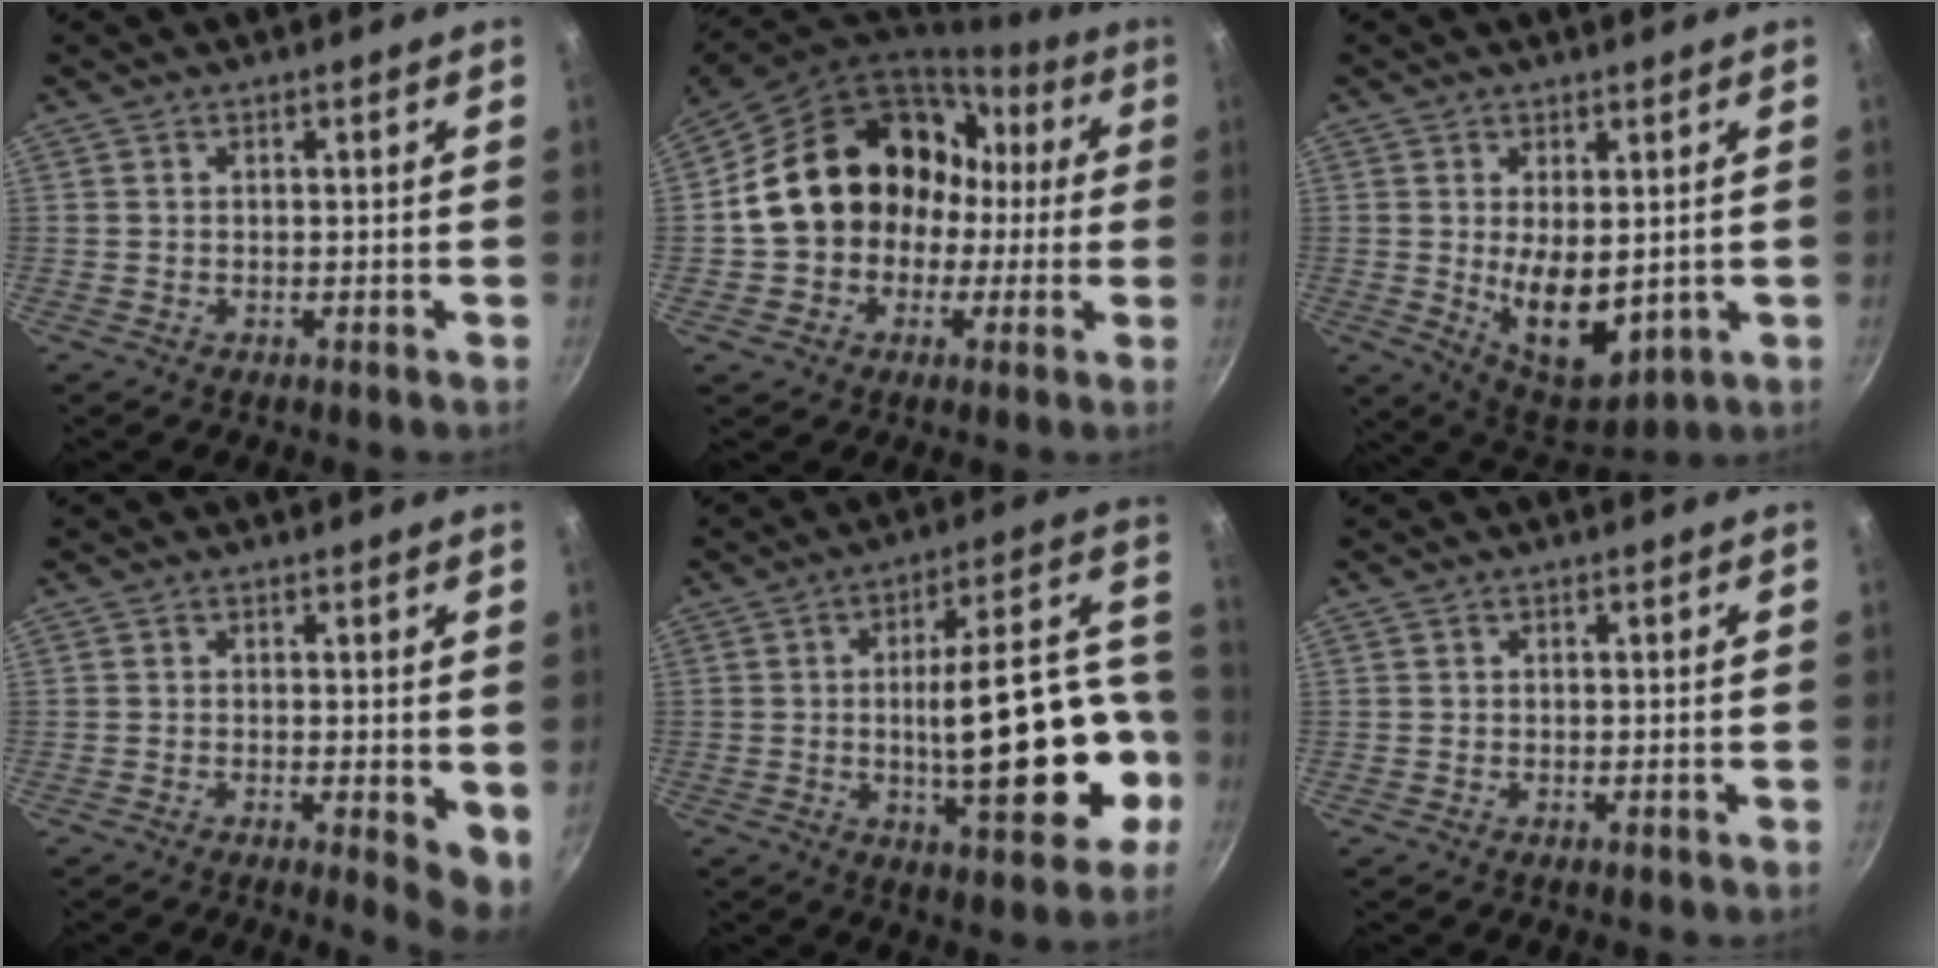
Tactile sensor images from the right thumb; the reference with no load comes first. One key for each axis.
{"total": 19.8, "fx": 0.7, "fy": 16.3, "fz": 11.2, "tx": -0.162, "ty": 0.069, "tz": 0.020}
{"total": 11.2, "fx": -0.1, "fy": 6.1, "fz": 9.4, "tx": -0.124, "ty": -0.026, "tz": 0.023}
{"total": 4.9, "fx": -0.4, "fy": 1.6, "fz": 4.6, "tx": -0.054, "ty": -0.009, "tz": -0.004}
{"total": 22.6, "fx": -4.6, "fy": 8.5, "fz": 20.4, "tx": -0.260, "ty": 0.042, "tz": -0.056}
{"total": 0.0}